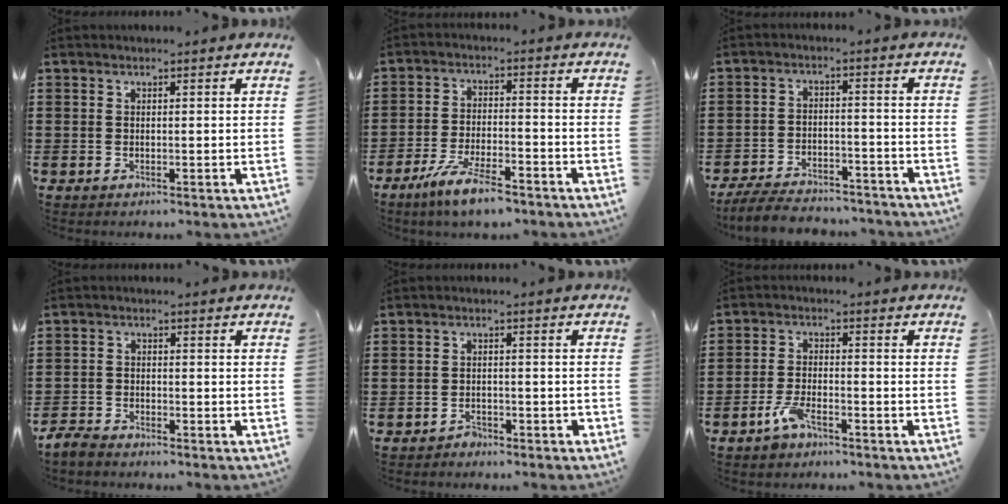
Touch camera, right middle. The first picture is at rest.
{"total": 6.7, "force": [-5.2, 1.1, 4.1], "torque": [-0.092, -0.006, -0.098]}
{"total": 6.0, "force": [-5.7, 0.9, 1.6], "torque": [-0.033, 0.007, -0.111]}
{"total": 2.4, "force": [-2.3, 0.5, 0.3], "torque": [-0.018, 0.000, -0.051]}
{"total": 2.1, "force": [-2.0, 0.6, 0.2], "torque": [-0.008, 0.003, -0.041]}
{"total": 4.0, "force": [-2.9, 1.4, 2.4], "torque": [-0.055, 0.004, -0.057]}